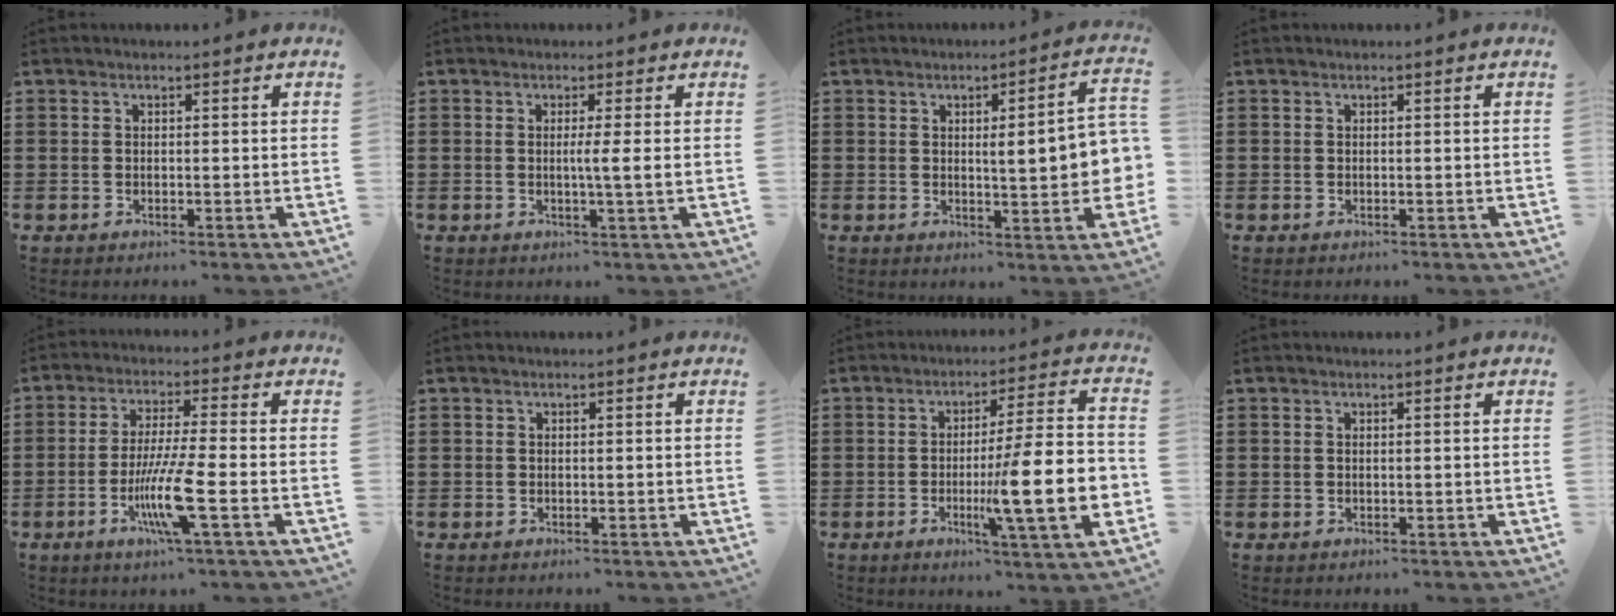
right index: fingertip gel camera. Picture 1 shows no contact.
{"total": 3.0, "force": [0.1, -0.6, 2.9], "torque": [-0.053, -0.008, -0.003]}
{"total": 8.0, "force": [0.7, 1.4, 7.9], "torque": [-0.108, -0.013, 0.004]}
{"total": 0.0}
{"total": 9.1, "force": [-3.2, 0.2, 8.6], "torque": [-0.175, -0.021, -0.063]}
{"total": 0.0}
{"total": 15.4, "force": [-3.2, 2.3, 14.9], "torque": [-0.235, -0.009, -0.054]}
{"total": 0.0}